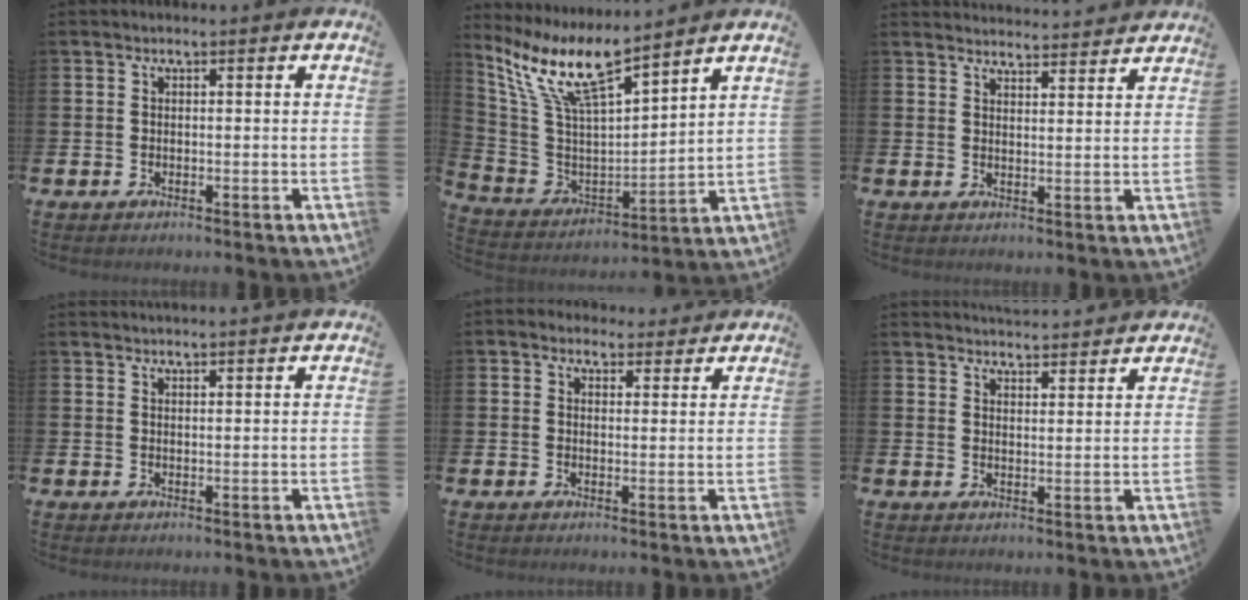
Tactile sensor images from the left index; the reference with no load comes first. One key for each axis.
{"total": 11.0, "fx": 8.8, "fy": 2.2, "fz": 6.1, "tx": -0.156, "ty": -0.048, "tz": 0.151}
{"total": 3.5, "fx": 3.5, "fy": 0.0, "fz": -0.1, "tx": -0.001, "ty": -0.027, "tz": 0.062}
{"total": 1.7, "fx": 1.7, "fy": -0.2, "fz": 0.0, "tx": 0.003, "ty": -0.008, "tz": 0.031}
{"total": 3.1, "fx": 2.7, "fy": 1.4, "fz": -0.1, "tx": 0.005, "ty": -0.010, "tz": 0.048}
{"total": 4.1, "fx": 4.1, "fy": 0.1, "fz": -0.2, "tx": -0.001, "ty": -0.028, "tz": 0.075}